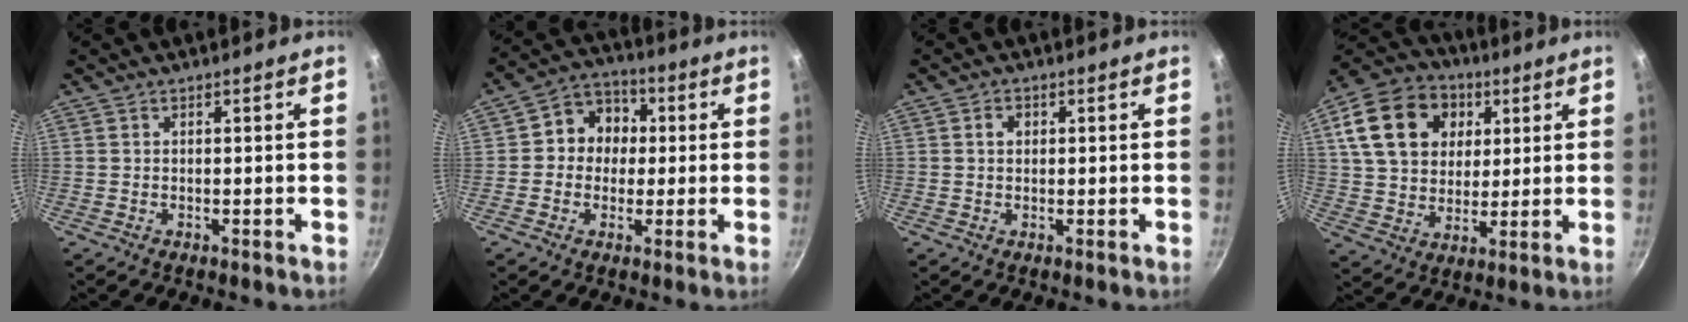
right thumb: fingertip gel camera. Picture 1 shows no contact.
{"total": 8.6, "force": [0.6, 7.8, 3.7], "torque": [-0.013, 0.019, -0.009]}
{"total": 1.9, "force": [0.5, 1.5, 1.1], "torque": [-0.011, 0.004, 0.006]}
{"total": 19.4, "force": [6.2, 14.8, 11.0], "torque": [-0.179, 0.008, 0.101]}